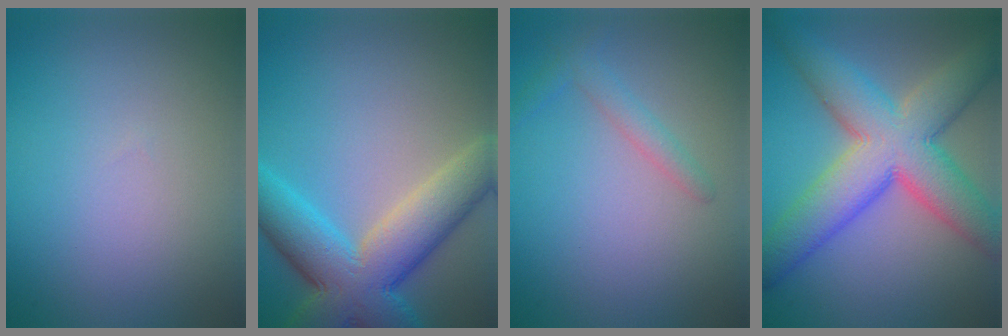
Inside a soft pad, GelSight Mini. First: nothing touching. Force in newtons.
{"total": 9.6, "press": 9.6, "slide": 0.4}
{"total": 1.6, "press": 1.6, "slide": 0.1}
{"total": 10.8, "press": 10.8, "slide": 0.4}